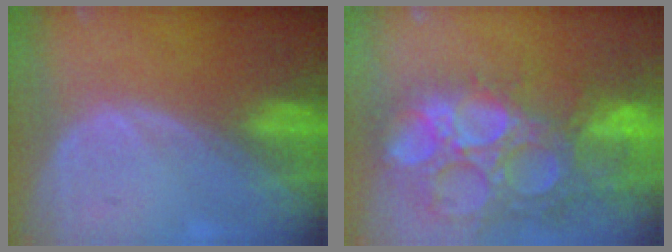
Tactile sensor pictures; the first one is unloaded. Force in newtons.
{"total": 15.6, "press": 13.0, "slide": 8.7}